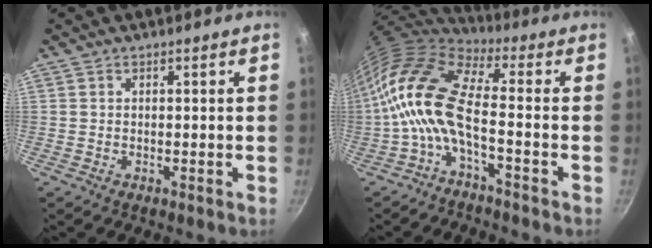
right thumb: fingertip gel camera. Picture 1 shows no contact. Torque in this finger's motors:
{"motor_torque": [-0.22, 1.39, 2.35, -0.40, 0.26]}